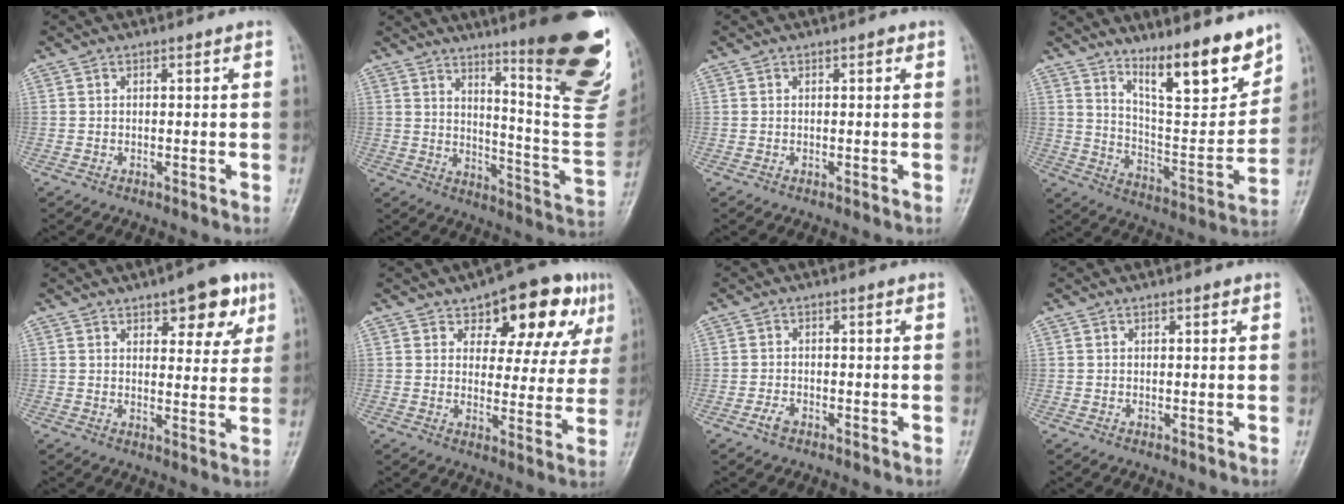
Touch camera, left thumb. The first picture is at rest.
{"total": 25.4, "force": [14.2, 4.4, 20.7], "torque": [-0.232, -0.081, 0.202]}
{"total": 0.7, "force": [0.3, 0.3, 0.5], "torque": [-0.005, 0.000, 0.002]}
{"total": 15.8, "force": [11.4, 3.8, 10.3], "torque": [-0.127, -0.084, 0.196]}
{"total": 9.5, "force": [5.3, 4.1, 6.8], "torque": [-0.058, -0.021, 0.069]}
{"total": 14.6, "force": [7.8, 7.4, 9.9], "torque": [-0.079, -0.016, 0.105]}
{"total": 1.8, "force": [-1.2, 1.0, 1.0], "torque": [-0.024, 0.004, -0.024]}
{"total": 0.8, "force": [0.4, 0.3, 0.6], "torque": [-0.007, 0.000, 0.005]}